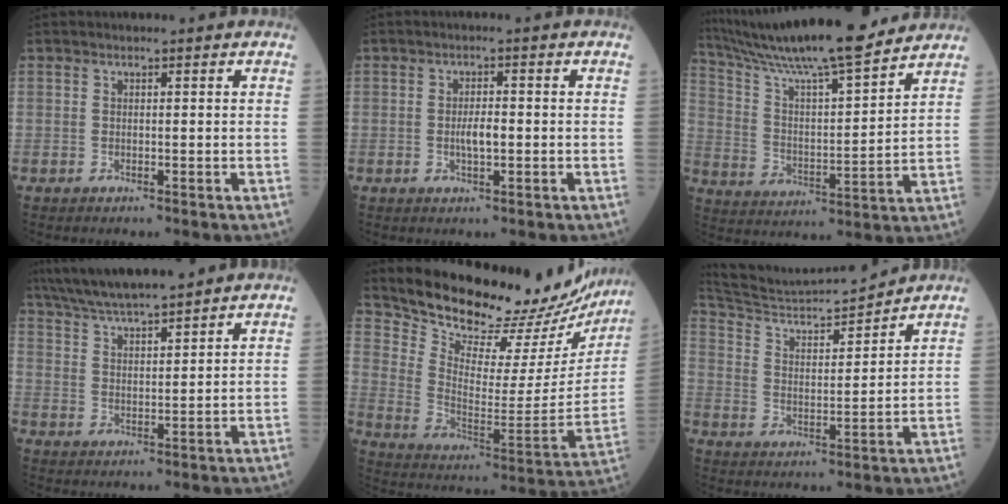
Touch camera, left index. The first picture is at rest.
{"total": 2.6, "force": [-0.6, 0.6, 2.5], "torque": [-0.047, -0.002, -0.011]}
{"total": 20.0, "force": [17.5, 1.0, 9.8], "torque": [-0.176, 0.010, 0.287]}
{"total": 11.8, "force": [10.5, 0.8, 5.3], "torque": [-0.095, 0.021, 0.181]}
{"total": 25.4, "force": [23.7, 6.5, 6.6], "torque": [-0.107, -0.090, 0.313]}
{"total": 12.7, "force": [12.4, -0.3, 2.8], "torque": [-0.061, 0.004, 0.221]}